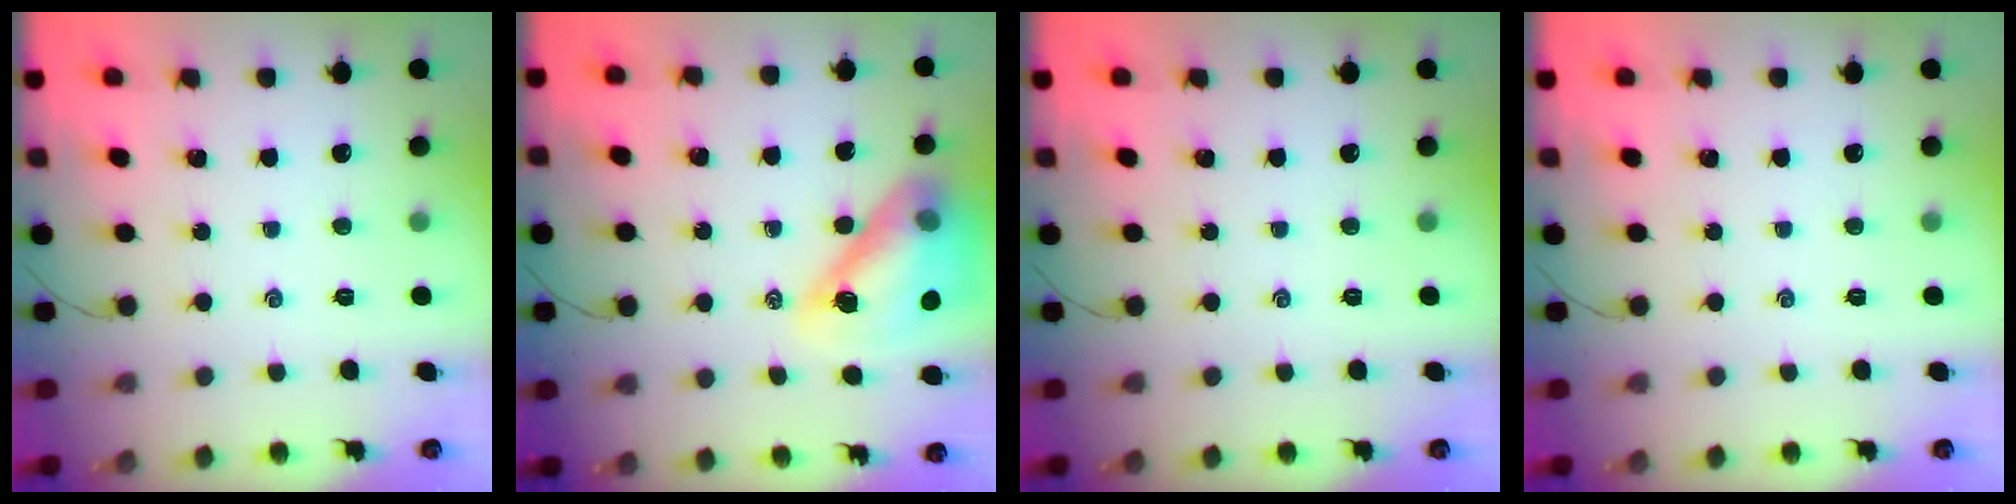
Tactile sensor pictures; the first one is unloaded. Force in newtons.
{"total": 17.9, "press": 17.2, "slide": 5.1}
{"total": 0.0}
{"total": 0.0}